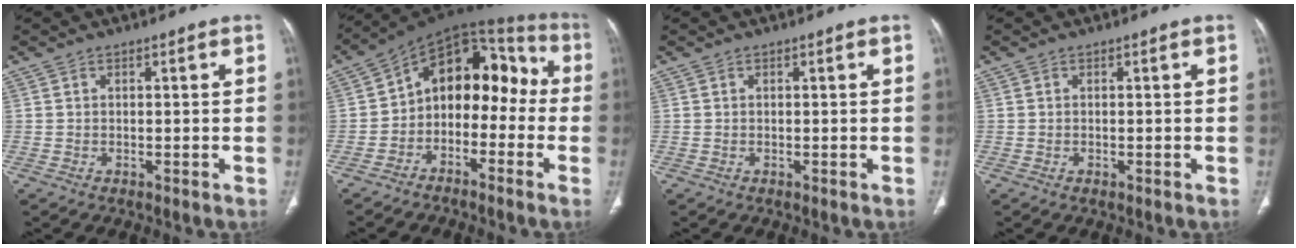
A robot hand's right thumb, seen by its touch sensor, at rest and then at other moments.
{"total": 14.8, "force": [-2.7, 10.2, 10.4], "torque": [-0.105, 0.085, -0.055]}
{"total": 0.0}
{"total": 0.0}